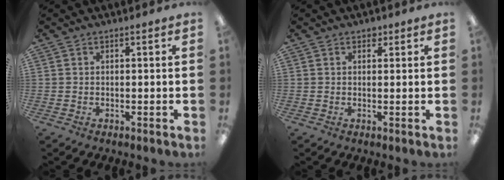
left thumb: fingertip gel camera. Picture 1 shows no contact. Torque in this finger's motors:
{"motor_torque": [0.62, -0.12, 0.62, -0.05, 0.00]}